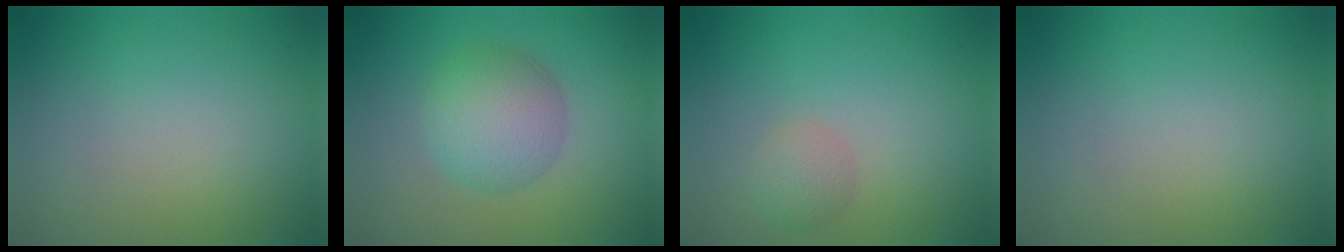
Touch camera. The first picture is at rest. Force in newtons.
{"total": 5.3, "press": 5.3, "slide": 0.1}
{"total": 1.8, "press": 1.8, "slide": 0.1}
{"total": 0.0}